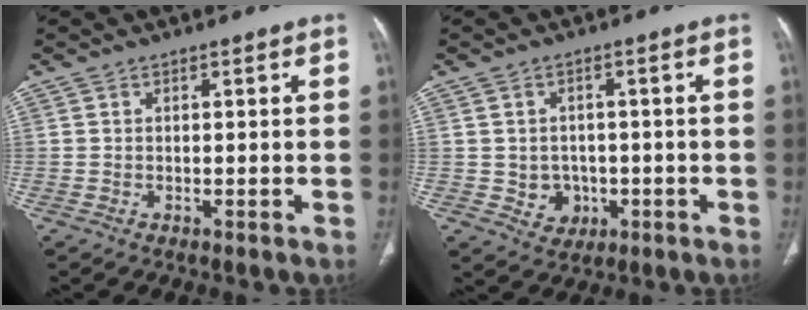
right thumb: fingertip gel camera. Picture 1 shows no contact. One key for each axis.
{"total": 5.0, "fx": -0.9, "fy": 4.5, "fz": 2.0, "tx": -0.006, "ty": 0.007, "tz": -0.002}